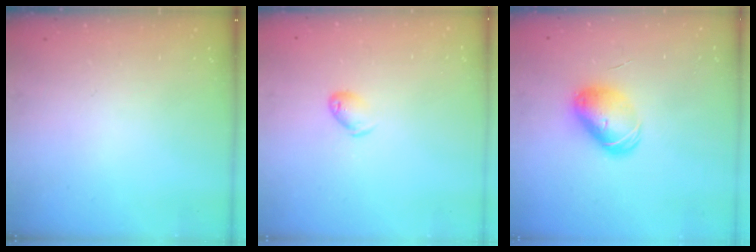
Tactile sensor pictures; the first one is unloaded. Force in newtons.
{"total": 4.1, "press": 4.0, "slide": 0.7}
{"total": 7.8, "press": 7.8, "slide": 0.2}